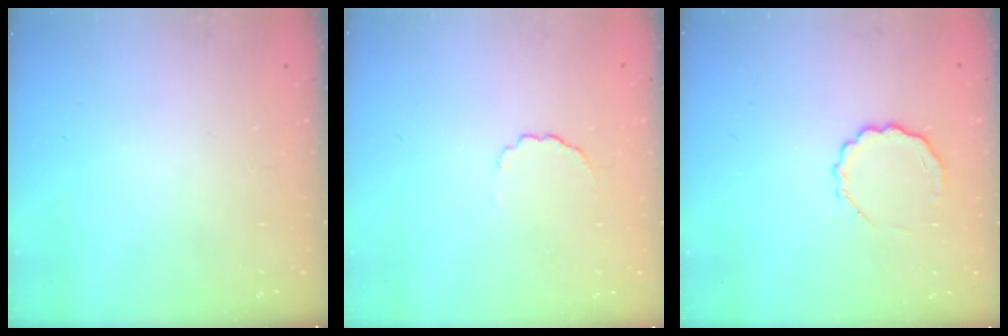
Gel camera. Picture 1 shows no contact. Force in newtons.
{"total": 2.9, "press": 2.7, "slide": 1.0}
{"total": 6.6, "press": 6.5, "slide": 1.3}